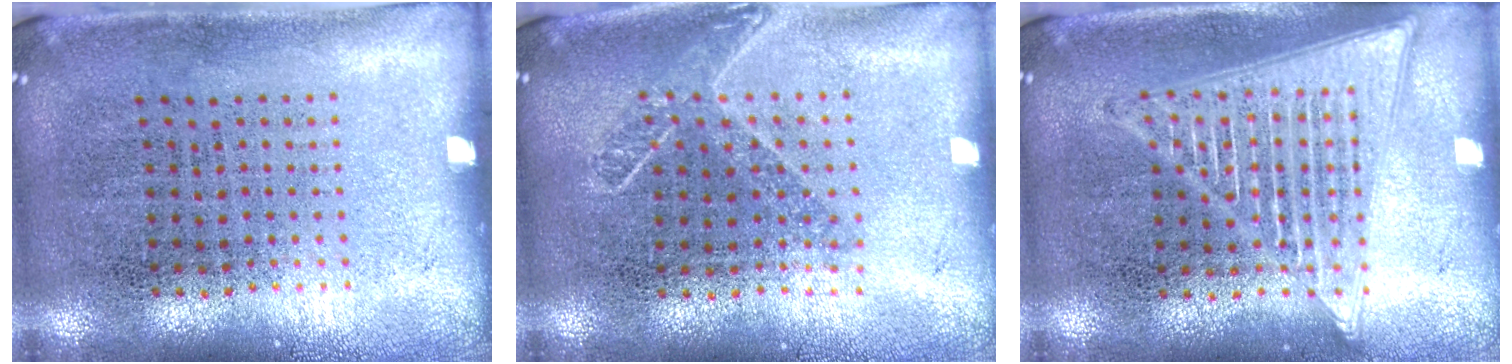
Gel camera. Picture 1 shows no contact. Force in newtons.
{"total": 1.5, "press": 1.2, "slide": 0.9}
{"total": 2.2, "press": 2.2, "slide": 0.3}